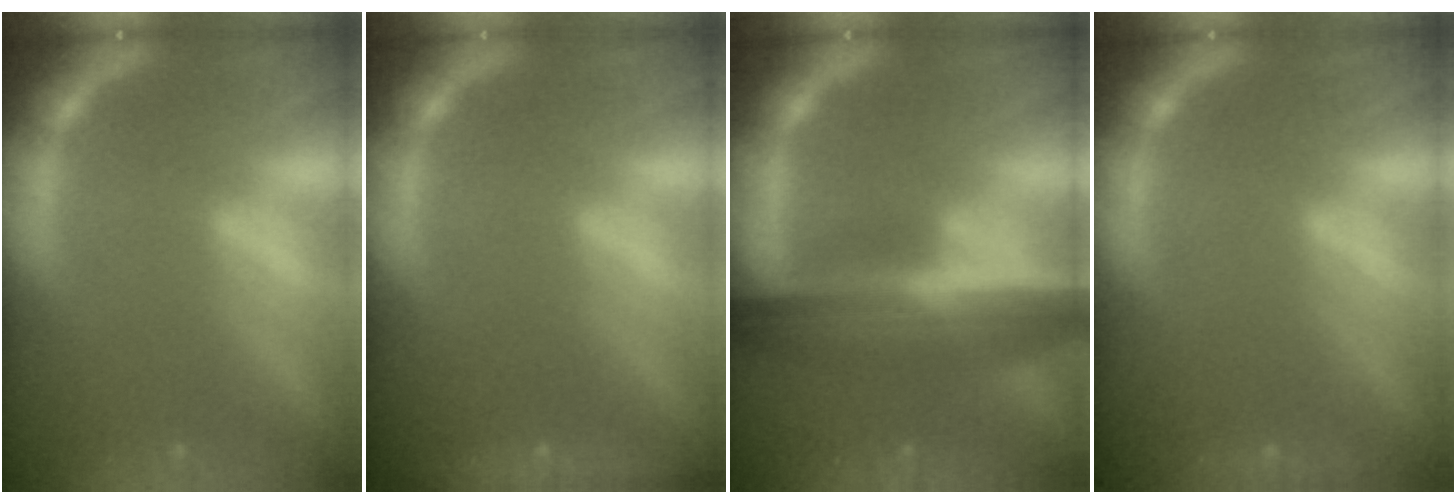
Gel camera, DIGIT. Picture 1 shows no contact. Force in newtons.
{"total": 2.9}
{"total": 10.1}
{"total": 0.9}